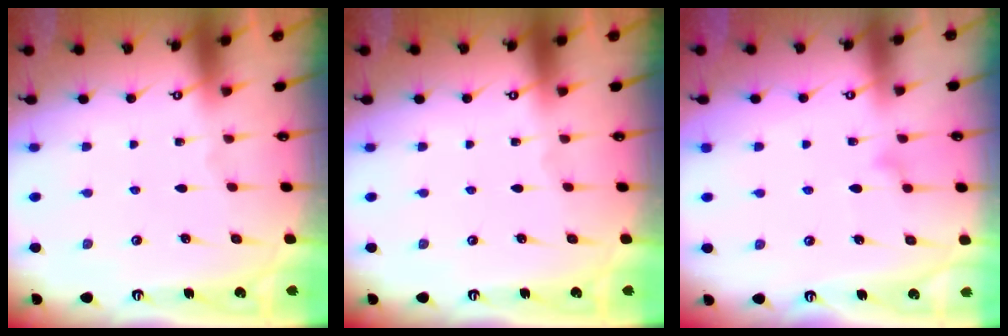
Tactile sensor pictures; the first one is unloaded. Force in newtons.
{"total": 0.0}
{"total": 8.4, "press": 8.4, "slide": 0.5}